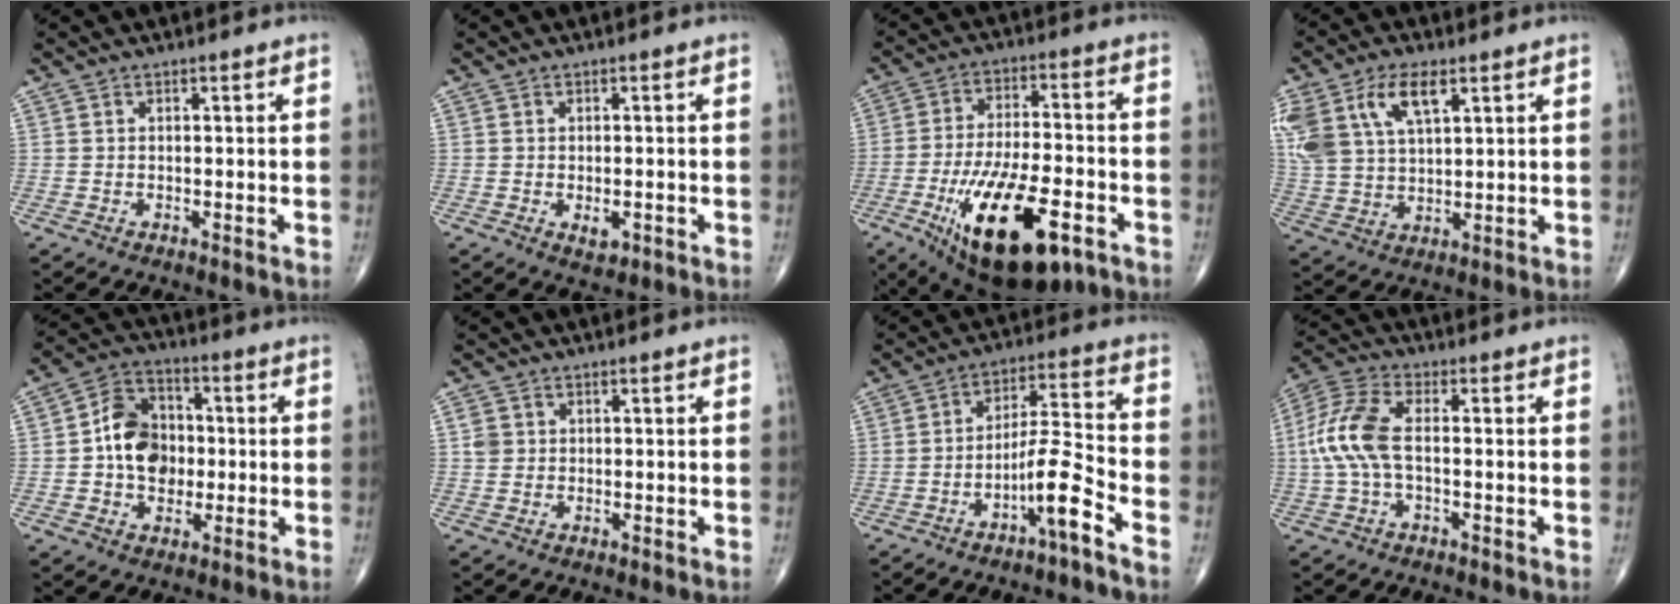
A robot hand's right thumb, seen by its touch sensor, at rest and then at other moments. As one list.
[{"total": 2.4, "force": [-0.8, 1.3, 1.9], "torque": [-0.021, -0.002, -0.007]}, {"total": 21.7, "force": [-9.4, 8.6, 17.5], "torque": [-0.308, 0.019, -0.139]}, {"total": 15.8, "force": [7.1, 8.2, 11.5], "torque": [-0.255, -0.001, 0.142]}, {"total": 11.3, "force": [-0.3, 8.7, 7.2], "torque": [-0.091, 0.024, -0.012]}, {"total": 1.9, "force": [0.3, 1.7, 0.8], "torque": [-0.008, 0.001, 0.008]}, {"total": 9.0, "force": [-5.3, 0.5, 7.3], "torque": [-0.137, 0.046, -0.094]}, {"total": 9.0, "force": [-0.5, 4.0, 8.0], "torque": [-0.200, 0.023, -0.015]}]